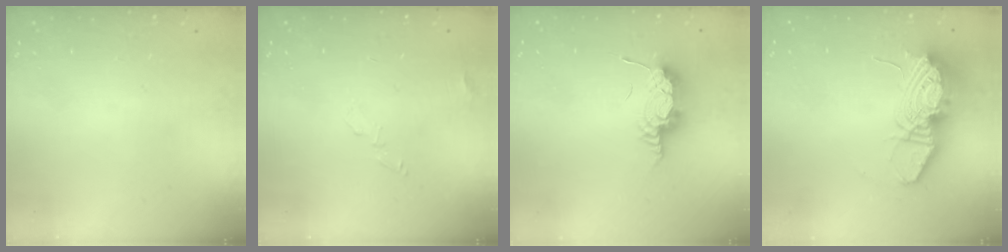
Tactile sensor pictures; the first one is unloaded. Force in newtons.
{"total": 4.5, "press": 4.5, "slide": 0.4}
{"total": 14.0, "press": 10.7, "slide": 9.0}
{"total": 14.4, "press": 14.4, "slide": 1.2}